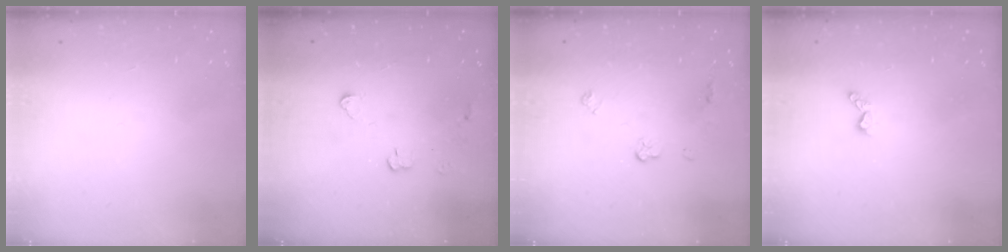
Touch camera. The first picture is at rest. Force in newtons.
{"total": 3.6, "press": 3.6, "slide": 0.4}
{"total": 3.8, "press": 3.7, "slide": 0.6}
{"total": 4.1, "press": 4.1, "slide": 0.6}